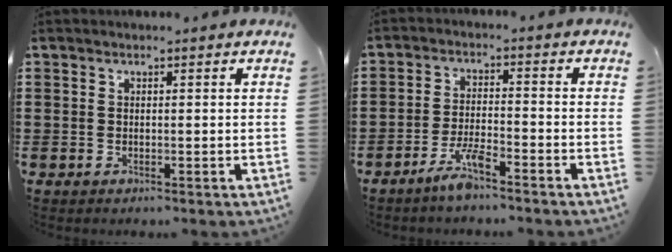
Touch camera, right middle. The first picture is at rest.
{"total": 4.9, "force": [-3.7, 0.6, 3.2], "torque": [-0.074, -0.002, -0.072]}